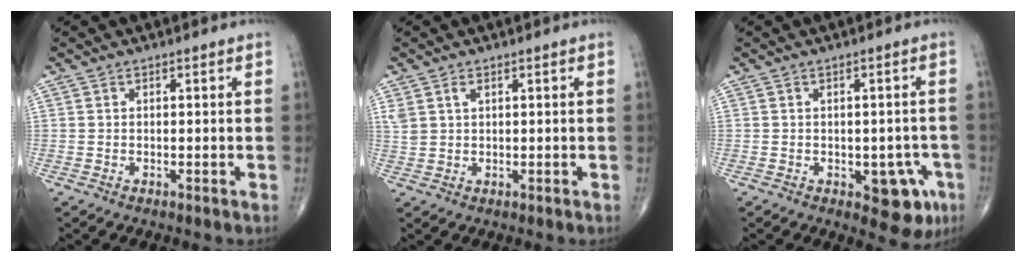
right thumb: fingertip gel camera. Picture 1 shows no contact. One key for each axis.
{"total": 2.7, "fx": 1.4, "fy": 1.5, "fz": 1.8, "tx": -0.043, "ty": 0.004, "tz": 0.036}
{"total": 7.7, "fx": -3.0, "fy": 4.0, "fz": 5.9, "tx": -0.033, "ty": 0.008, "tz": -0.030}